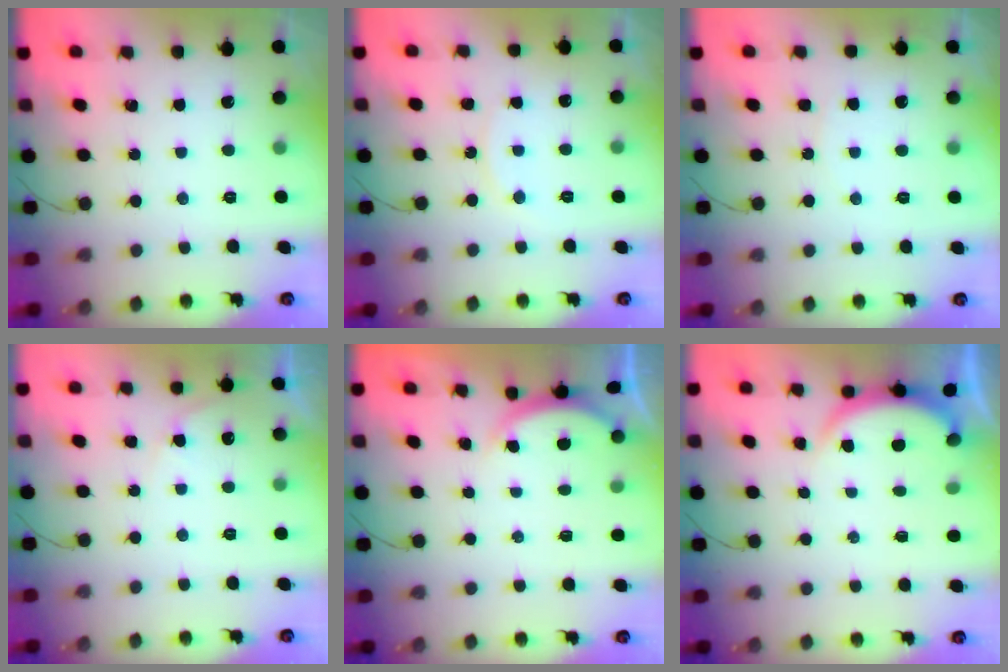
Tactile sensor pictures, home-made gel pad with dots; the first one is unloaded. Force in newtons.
{"total": 3.9, "press": 3.9, "slide": 0.7}
{"total": 3.3, "press": 3.3, "slide": 0.3}
{"total": 3.4, "press": 3.4, "slide": 0.0}
{"total": 1.7, "press": 1.7, "slide": 0.4}
{"total": 2.8, "press": 2.8, "slide": 0.6}